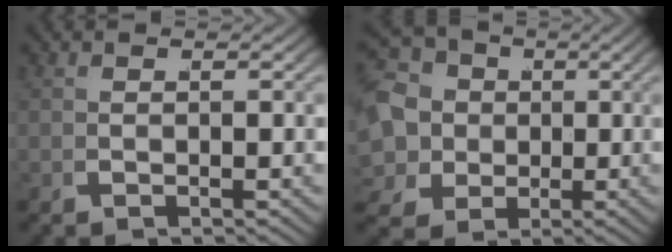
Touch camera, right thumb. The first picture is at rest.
{"total": 12.7, "force": [-0.7, 10.8, 6.6], "torque": [-0.144, -0.034, -0.025]}